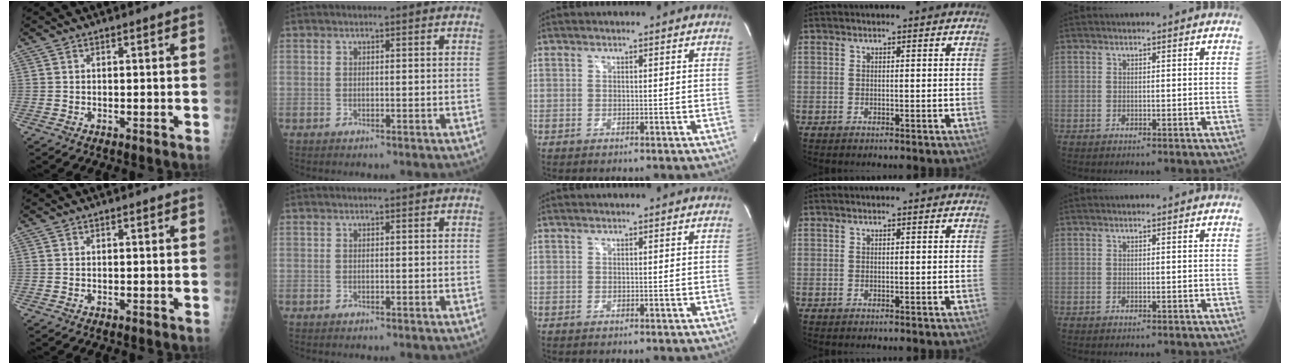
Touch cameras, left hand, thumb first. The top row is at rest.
{}